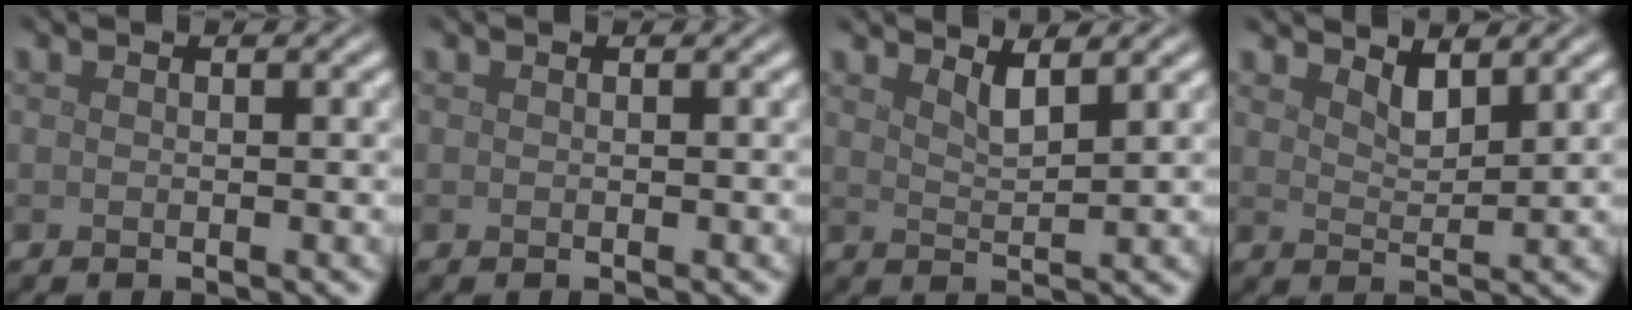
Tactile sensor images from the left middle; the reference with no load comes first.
{"total": 0.0}
{"total": 2.0, "force": [1.6, 0.5, 1.2], "torque": [-0.018, -0.003, 0.027]}
{"total": 1.9, "force": [1.6, 0.5, 0.9], "torque": [-0.020, -0.006, 0.028]}